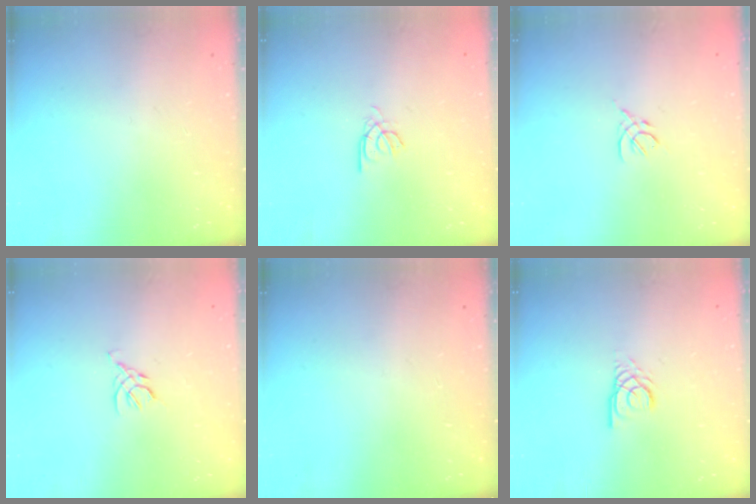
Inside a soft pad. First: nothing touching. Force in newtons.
{"total": 2.0, "press": 1.9, "slide": 0.4}
{"total": 2.6, "press": 2.5, "slide": 0.7}
{"total": 2.5, "press": 2.5, "slide": 0.7}
{"total": 0.0}
{"total": 2.9, "press": 2.9, "slide": 0.1}